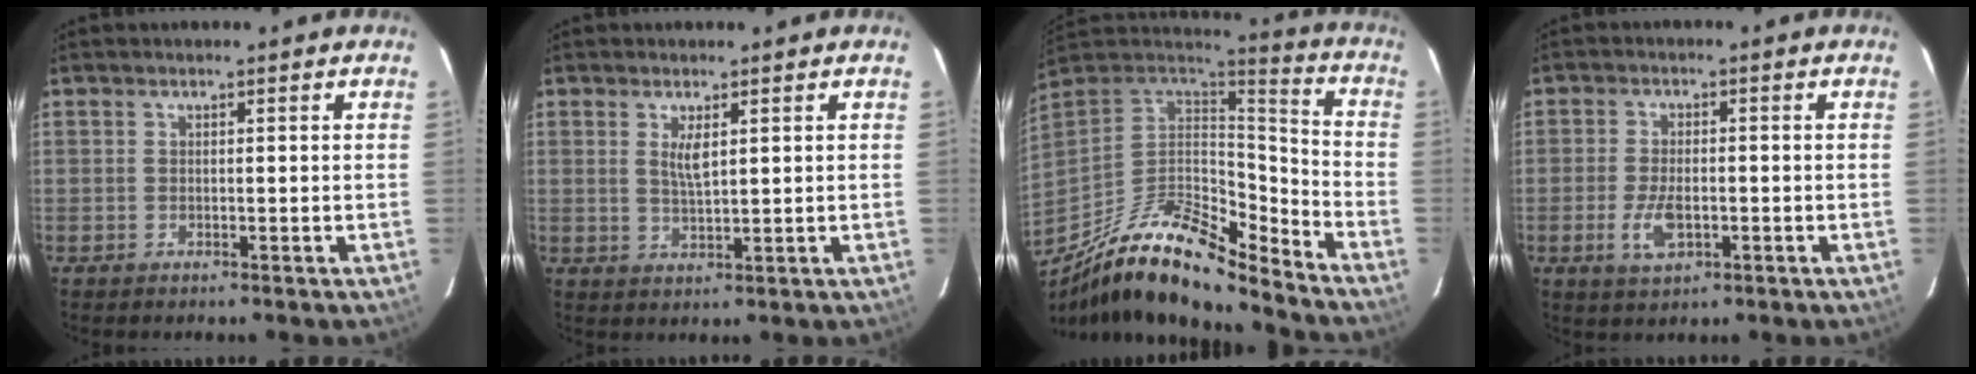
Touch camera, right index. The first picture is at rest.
{"total": 3.3, "force": [1.2, 0.9, 3.0], "torque": [-0.056, -0.004, 0.023]}
{"total": 20.3, "force": [-14.5, 5.7, 13.1], "torque": [-0.240, -0.017, -0.266]}
{"total": 5.8, "force": [-1.9, 2.7, 4.7], "torque": [-0.103, -0.006, -0.033]}